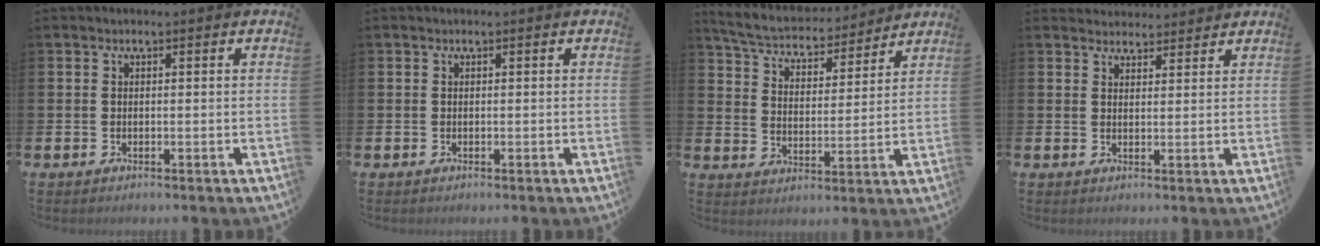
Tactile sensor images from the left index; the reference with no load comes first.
{"total": 0.0}
{"total": 6.2, "force": [5.9, 1.3, 1.3], "torque": [-0.057, -0.041, 0.101]}
{"total": 3.0, "force": [2.9, 0.9, -0.3], "torque": [0.010, -0.016, 0.051]}